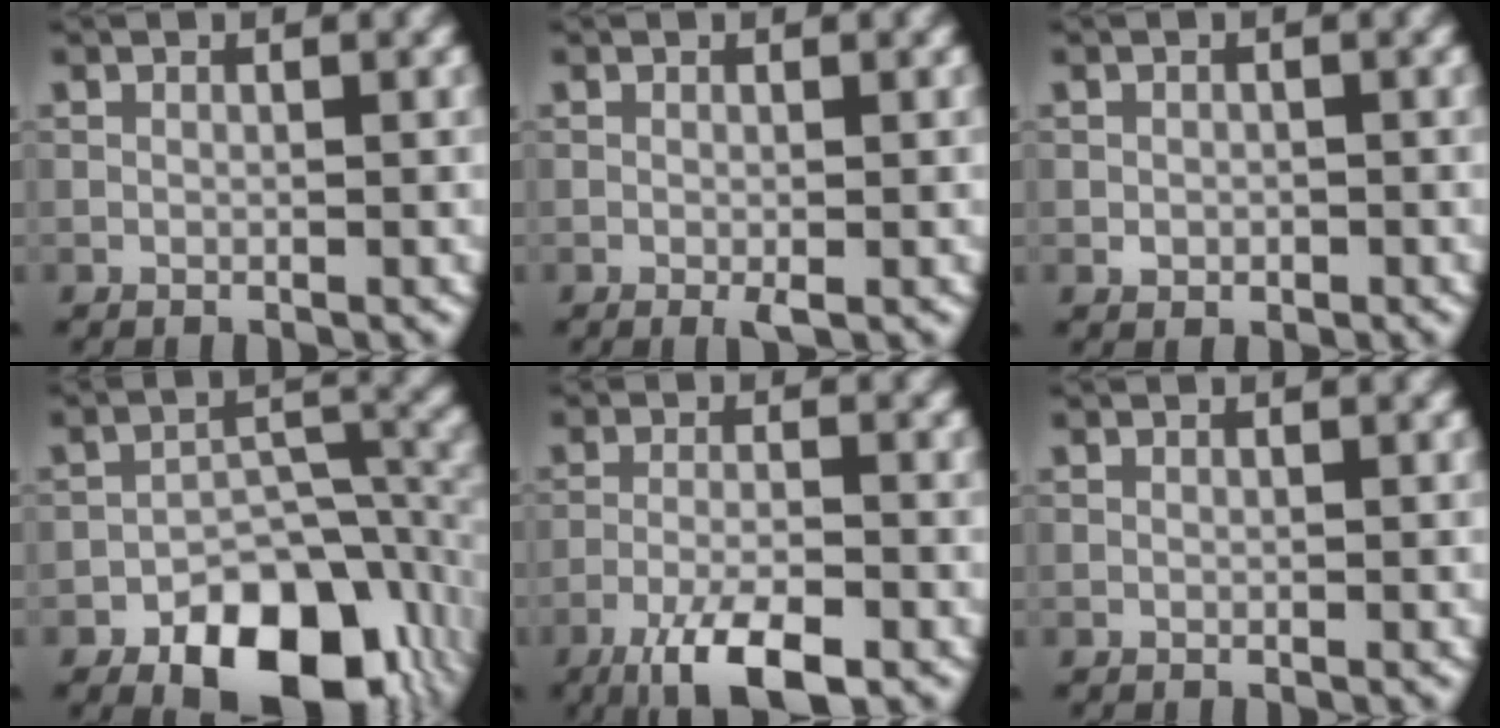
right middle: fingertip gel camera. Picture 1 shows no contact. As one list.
[{"total": 0.8, "force": [-0.2, 0.1, 0.7], "torque": [-0.013, -0.005, -0.005]}, {"total": 0.9, "force": [-0.2, 0.8, 0.4], "torque": [-0.005, -0.004, -0.006]}, {"total": 12.7, "force": [-7.2, 6.9, 7.8], "torque": [-0.109, -0.015, -0.104]}, {"total": 6.4, "force": [-4.2, 1.6, 4.6], "torque": [-0.086, -0.006, -0.077]}, {"total": 0.0}]